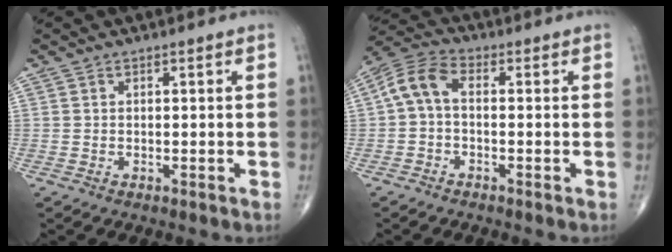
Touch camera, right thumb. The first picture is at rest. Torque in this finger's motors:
{"motor_torque": [-0.13, 0.34, 0.73, -0.07, 0.21]}